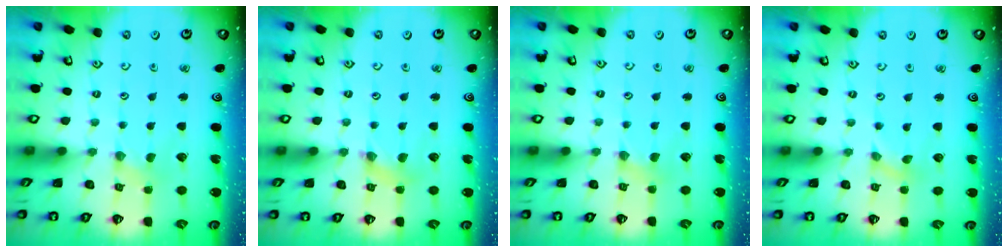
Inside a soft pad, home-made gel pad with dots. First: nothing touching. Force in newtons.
{"total": 3.3, "press": 3.3, "slide": 0.3}
{"total": 1.4, "press": 1.4, "slide": 0.3}
{"total": 0.0}